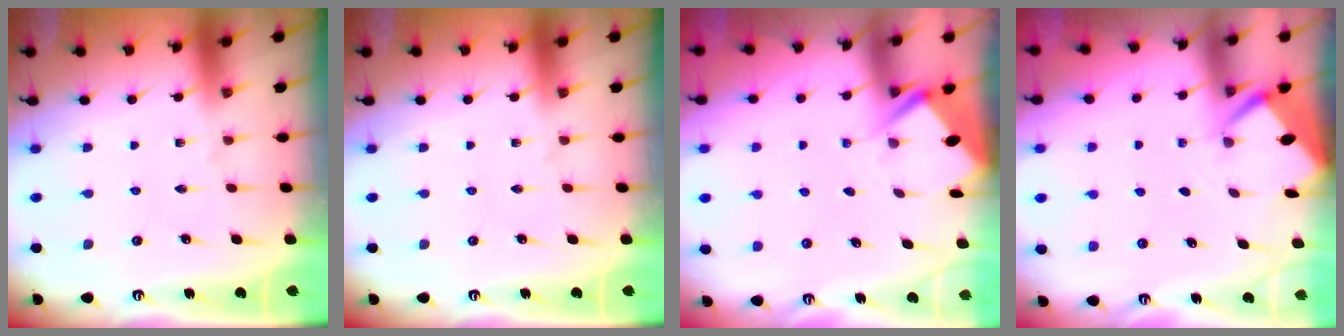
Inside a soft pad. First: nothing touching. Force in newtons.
{"total": 0.0}
{"total": 2.8, "press": 2.8, "slide": 0.3}
{"total": 2.6, "press": 2.6, "slide": 0.0}